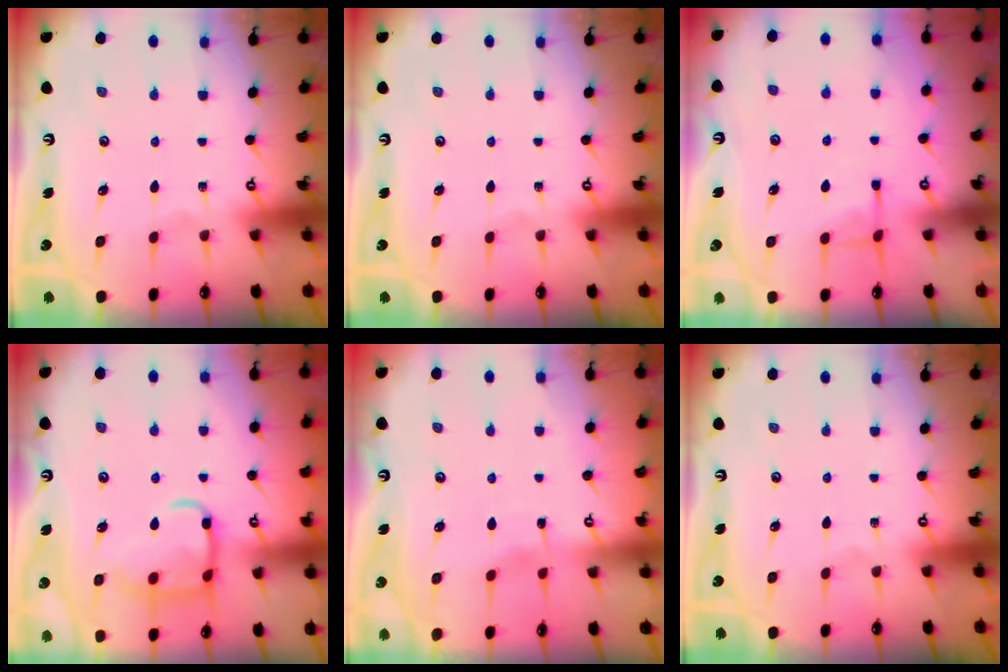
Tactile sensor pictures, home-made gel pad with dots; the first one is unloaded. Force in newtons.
{"total": 0.0}
{"total": 4.8, "press": 4.8, "slide": 0.8}
{"total": 13.3, "press": 13.3, "slide": 1.1}
{"total": 2.0, "press": 2.0, "slide": 0.3}
{"total": 0.0}